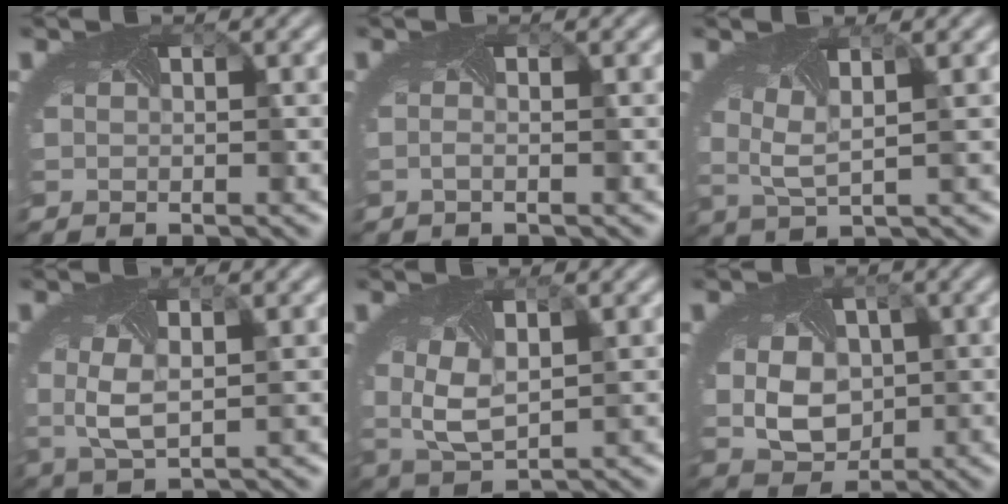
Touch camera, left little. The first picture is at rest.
{"total": 0.7, "force": [-0.4, -0.5, 0.2], "torque": [-0.012, 0.000, -0.010]}
{"total": 2.3, "force": [0.9, 0.3, 2.1], "torque": [-0.051, 0.000, 0.018]}
{"total": 3.0, "force": [0.3, 1.1, 2.7], "torque": [-0.077, 0.000, 0.007]}
{"total": 4.0, "force": [0.6, 2.1, 3.4], "torque": [-0.089, -0.005, 0.018]}
{"total": 5.4, "force": [-0.1, 4.2, 3.4], "torque": [-0.068, -0.011, 0.009]}